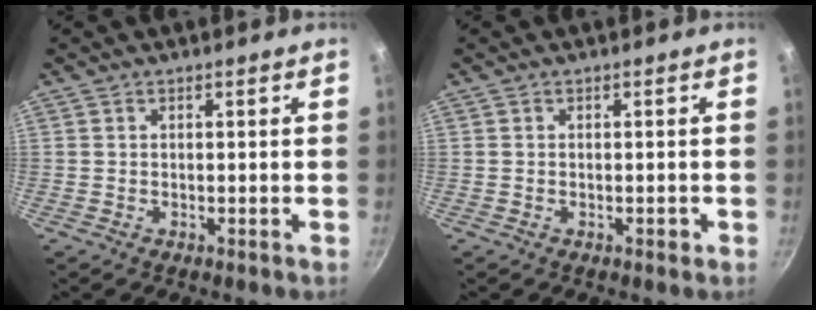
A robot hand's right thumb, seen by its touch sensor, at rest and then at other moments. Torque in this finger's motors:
{"motor_torque": [-0.22, -0.04, -0.25, 0.11, 0.01]}